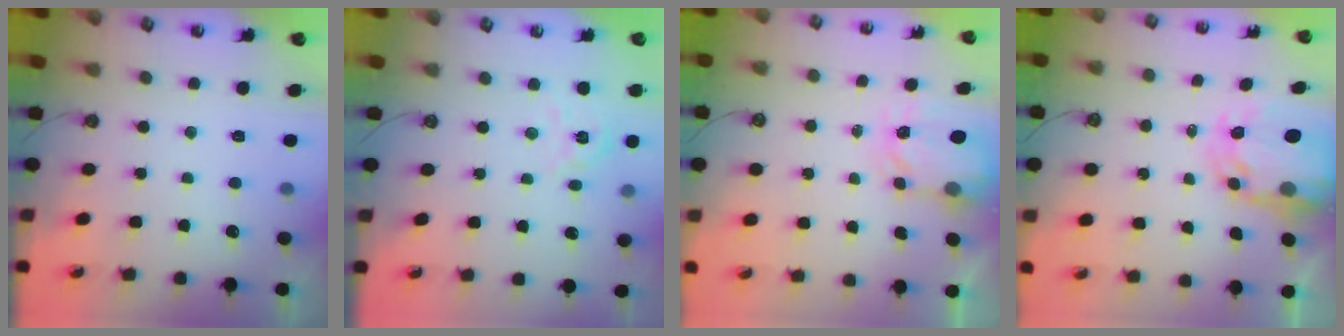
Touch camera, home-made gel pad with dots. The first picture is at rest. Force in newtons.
{"total": 3.4, "press": 3.4, "slide": 0.3}
{"total": 3.9, "press": 3.8, "slide": 0.5}
{"total": 7.3, "press": 7.3, "slide": 0.7}